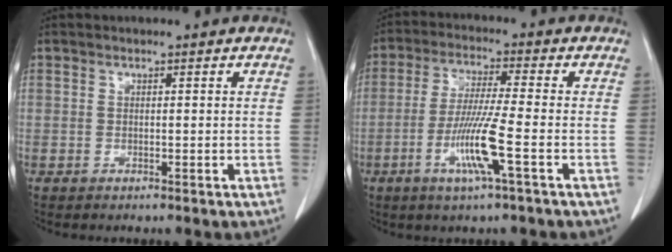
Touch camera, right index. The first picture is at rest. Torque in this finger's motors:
{"motor_torque": [1.47, -0.67, 0.73, 0.18]}